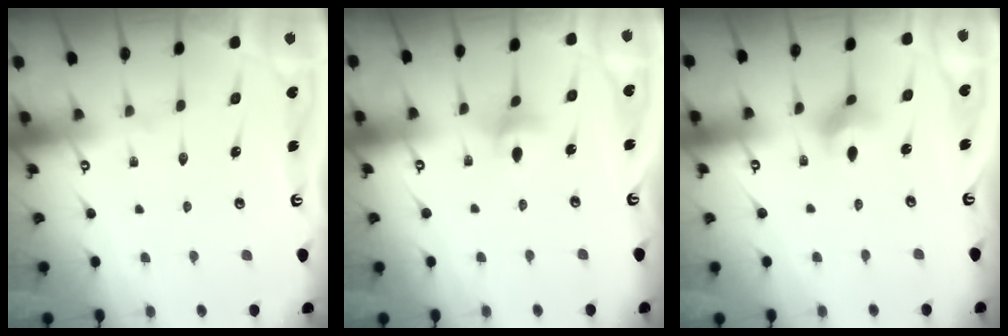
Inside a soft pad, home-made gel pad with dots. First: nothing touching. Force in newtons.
{"total": 4.2, "press": 4.1, "slide": 0.6}
{"total": 3.4, "press": 3.3, "slide": 0.5}